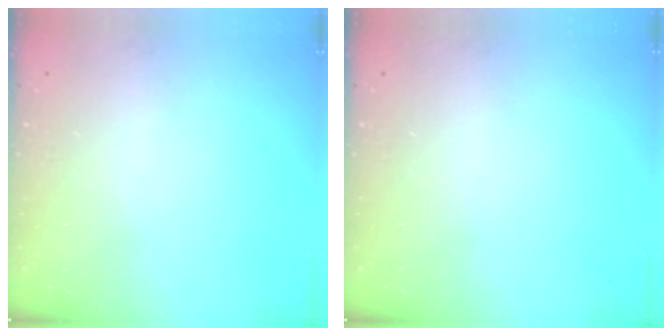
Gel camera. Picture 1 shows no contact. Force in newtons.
{"total": 0.0}